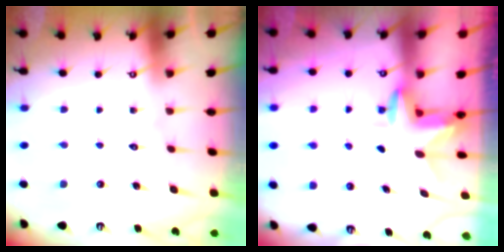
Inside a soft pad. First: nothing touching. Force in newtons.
{"total": 3.0, "press": 3.0, "slide": 0.3}